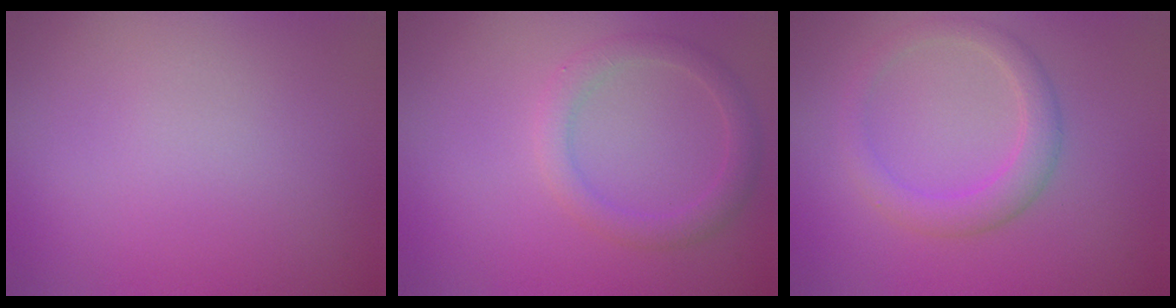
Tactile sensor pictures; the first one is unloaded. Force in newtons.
{"total": 2.3, "press": 2.3, "slide": 0.1}
{"total": 2.9, "press": 2.9, "slide": 0.4}